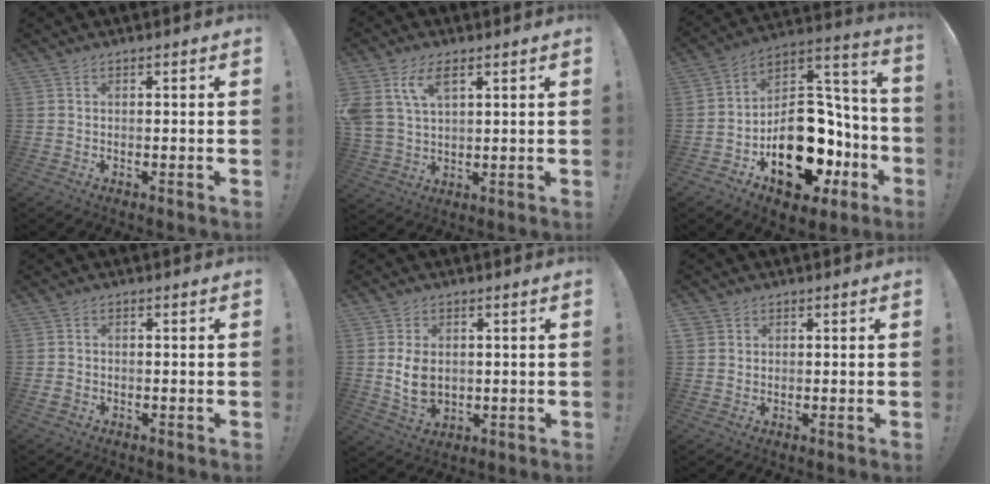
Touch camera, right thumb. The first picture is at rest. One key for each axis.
{"total": 8.8, "fx": 4.5, "fy": 5.2, "fz": 5.6, "tx": -0.121, "ty": -0.007, "tz": 0.088}
{"total": 24.2, "fx": -9.4, "fy": 15.2, "fz": 16.2, "tx": -0.225, "ty": 0.057, "tz": -0.127}
{"total": 1.7, "fx": -0.5, "fy": 1.3, "fz": 0.9, "tx": -0.014, "ty": 0.003, "tz": -0.009}
{"total": 9.1, "fx": 1.1, "fy": 7.4, "fz": 5.1, "tx": -0.080, "ty": -0.009, "tz": 0.024}
{"total": 2.5, "fx": 1.3, "fy": 2.2, "fz": 0.4, "tx": -0.003, "ty": -0.004, "tz": 0.024}